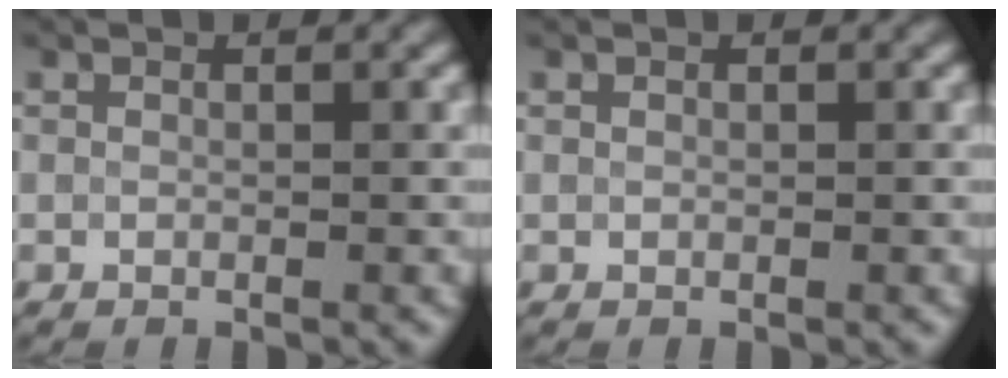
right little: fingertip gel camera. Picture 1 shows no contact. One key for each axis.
{"total": 0.0}